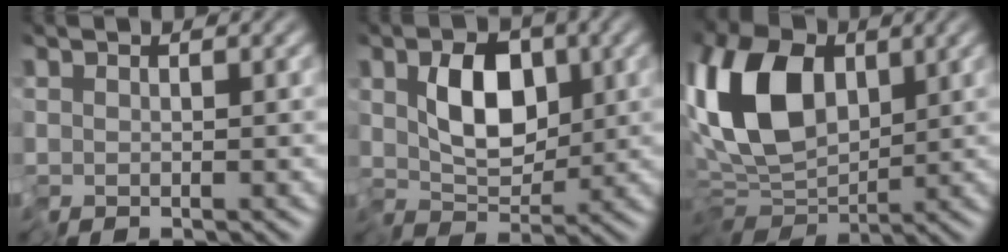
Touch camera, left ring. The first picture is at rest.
{"total": 5.5, "force": [0.0, 3.1, 4.5], "torque": [-0.067, -0.005, -0.004]}
{"total": 11.3, "force": [1.3, 7.0, 8.8], "torque": [-0.191, 0.004, 0.005]}